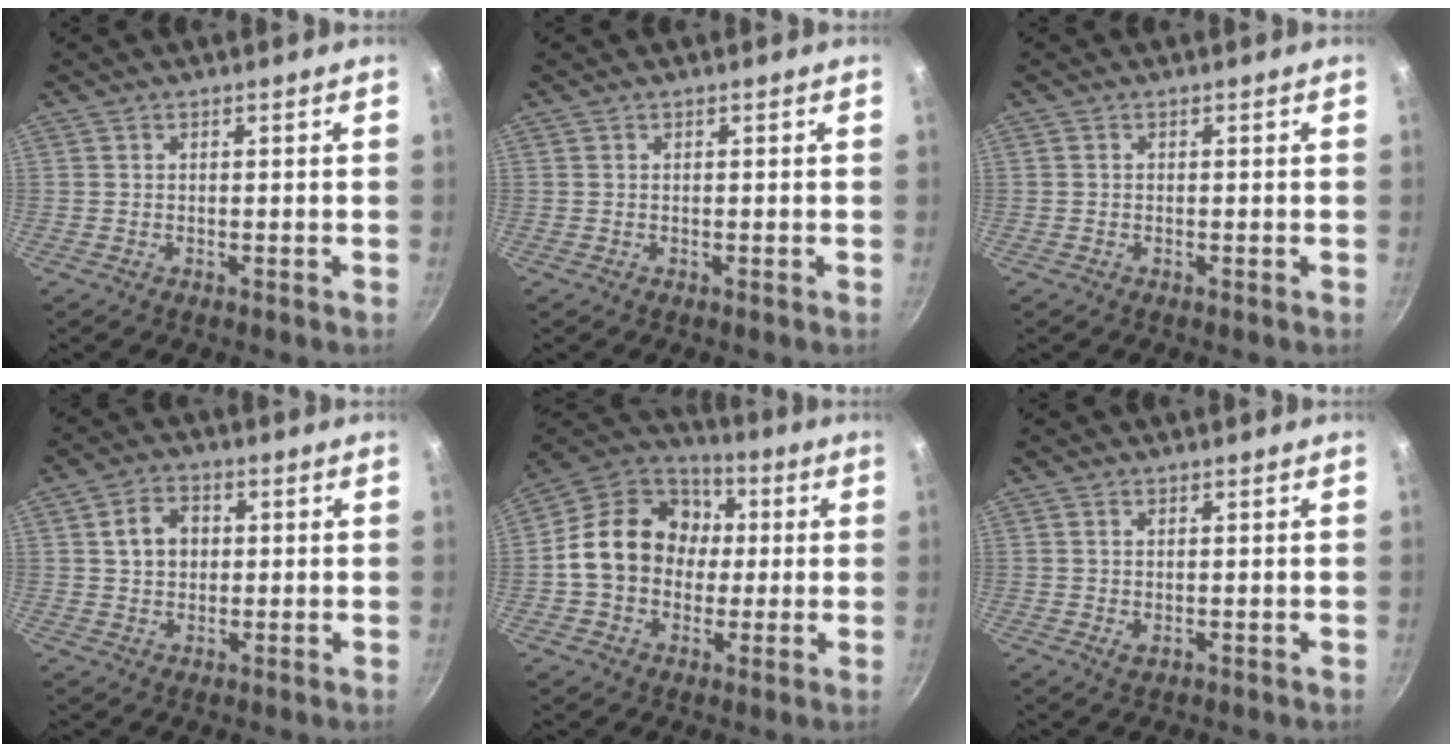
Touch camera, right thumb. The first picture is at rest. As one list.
[{"total": 0.0}, {"total": 0.0}, {"total": 6.5, "force": [1.2, 5.1, 3.8], "torque": [-0.045, 0.009, 0.017]}, {"total": 18.7, "force": [0.9, 15.3, 10.7], "torque": [-0.151, 0.038, 0.003]}, {"total": 1.3, "force": [0.4, 0.8, 0.9], "torque": [-0.016, -0.004, 0.006]}]